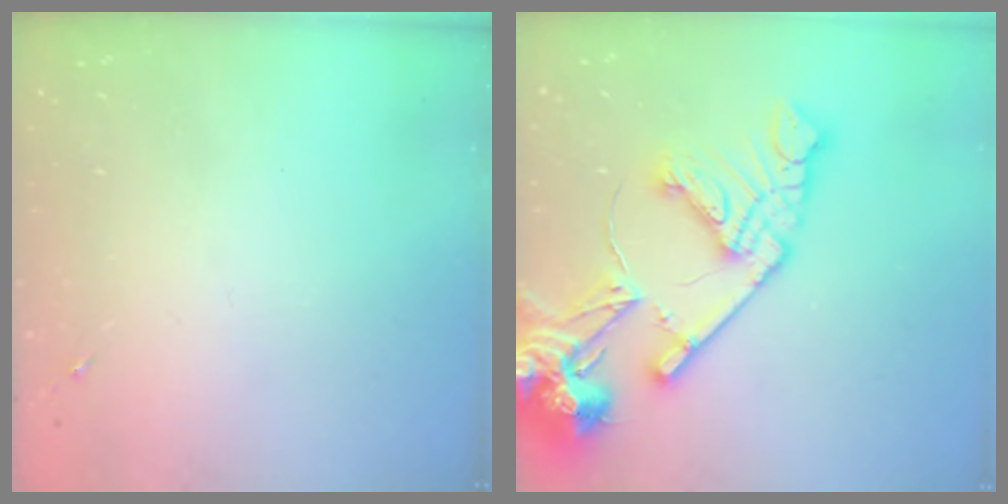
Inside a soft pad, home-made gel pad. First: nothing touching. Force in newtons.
{"total": 20.6, "press": 20.5, "slide": 2.7}